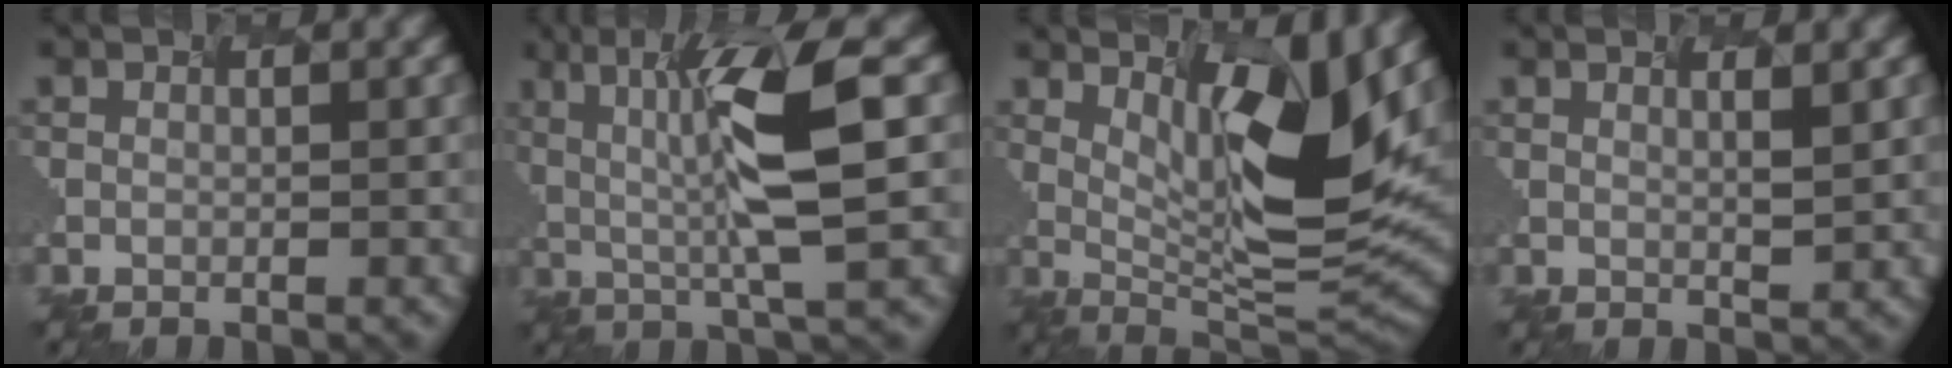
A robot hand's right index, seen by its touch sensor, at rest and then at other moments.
{"total": 6.7, "force": [-0.2, 0.2, 6.7], "torque": [-0.144, 0.001, 0.029]}
{"total": 8.2, "force": [2.5, 1.6, 7.7], "torque": [-0.153, -0.022, 0.084]}
{"total": 0.7, "force": [0.5, -0.4, 0.3], "torque": [-0.020, -0.002, 0.027]}